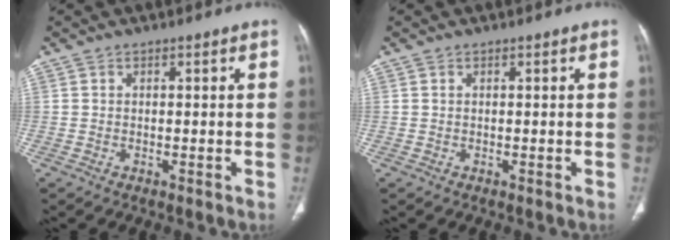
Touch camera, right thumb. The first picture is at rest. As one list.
[{"total": 0.0}]